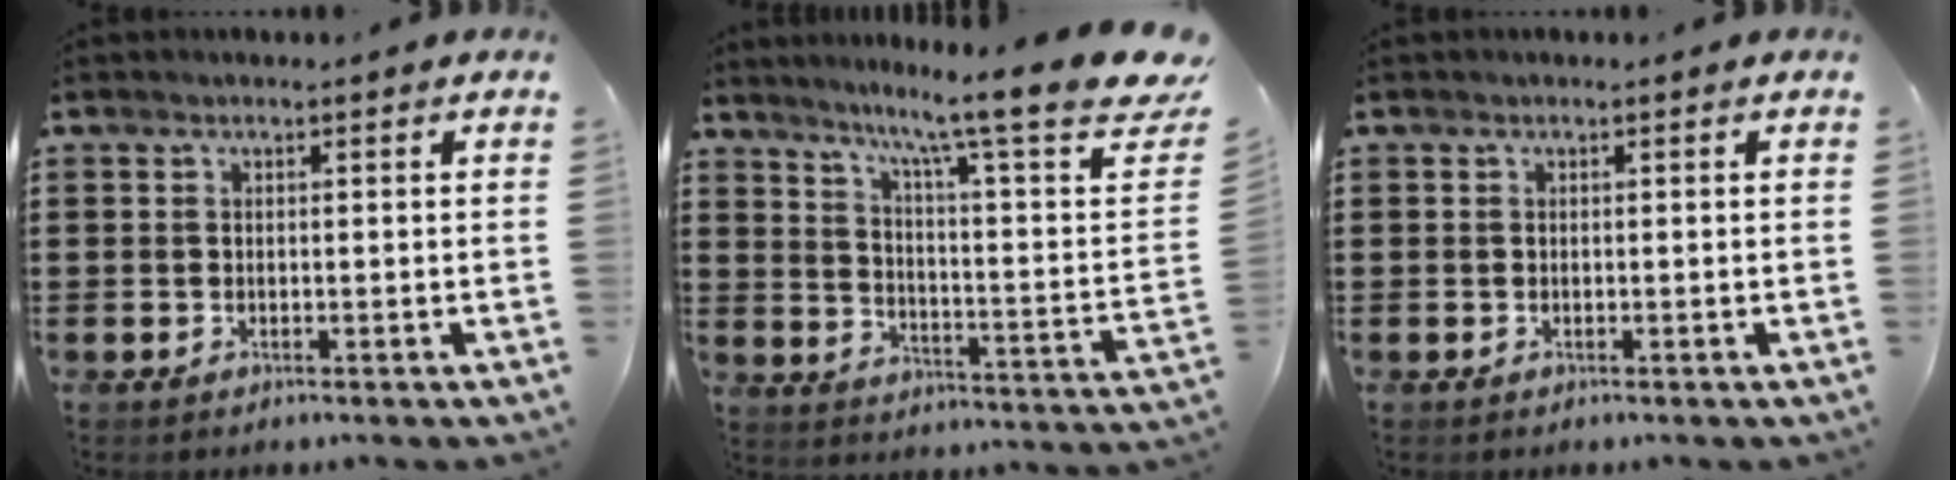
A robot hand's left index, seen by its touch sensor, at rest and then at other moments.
{"total": 11.4, "force": [8.5, -0.1, 7.6], "torque": [-0.151, -0.066, 0.129]}
{"total": 0.0}